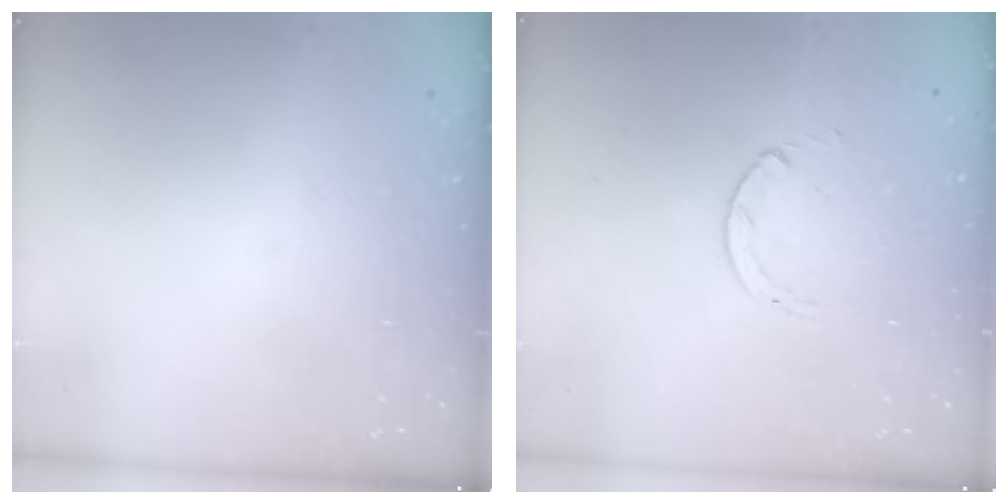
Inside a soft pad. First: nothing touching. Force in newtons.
{"total": 0.7, "press": 0.7, "slide": 0.1}